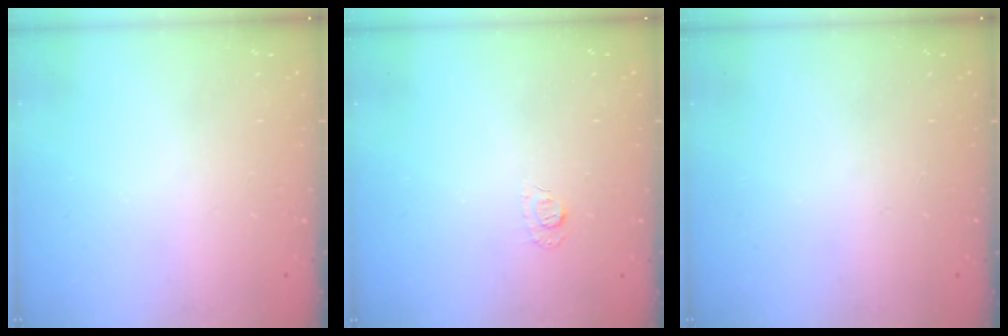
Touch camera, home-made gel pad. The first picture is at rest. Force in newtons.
{"total": 5.5, "press": 5.4, "slide": 0.6}
{"total": 0.0}